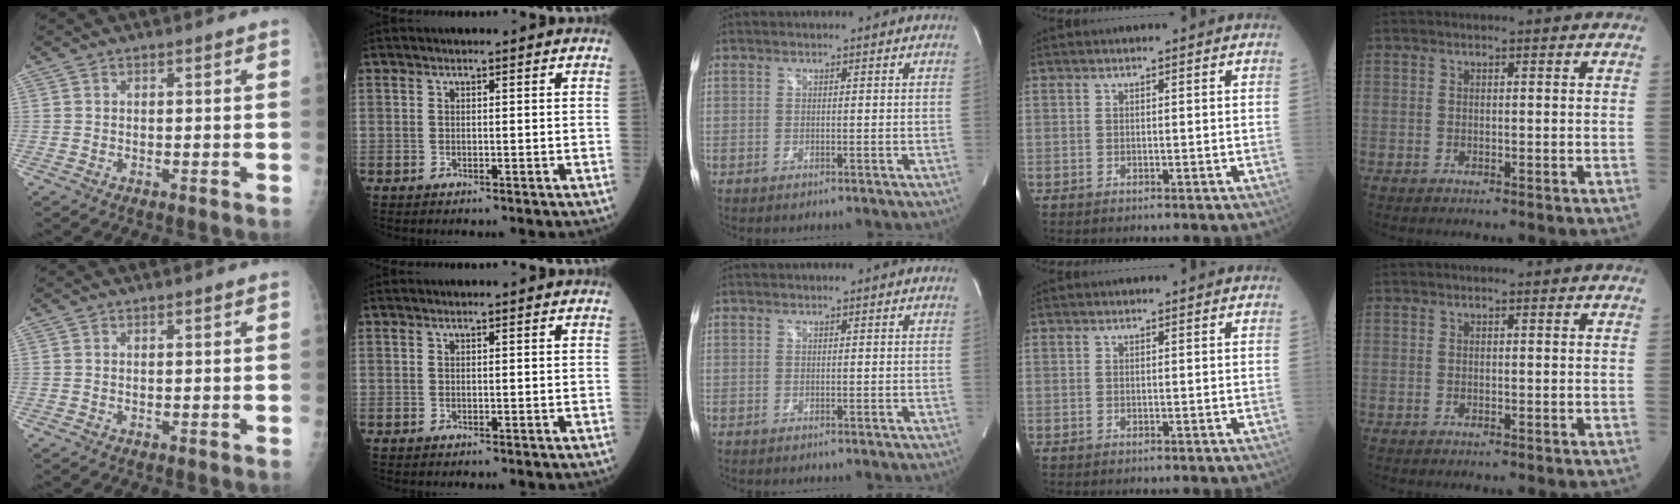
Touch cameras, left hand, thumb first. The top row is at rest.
{}